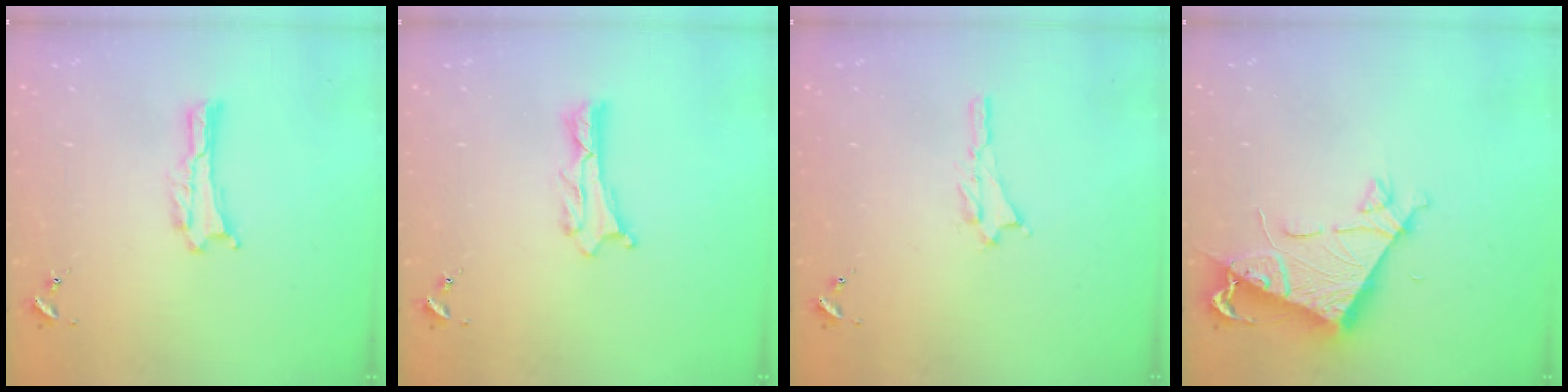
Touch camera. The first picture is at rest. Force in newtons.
{"total": 1.3, "press": 1.2, "slide": 0.1}
{"total": 0.7, "press": 0.7, "slide": 0.1}
{"total": 7.4, "press": 7.4, "slide": 0.7}